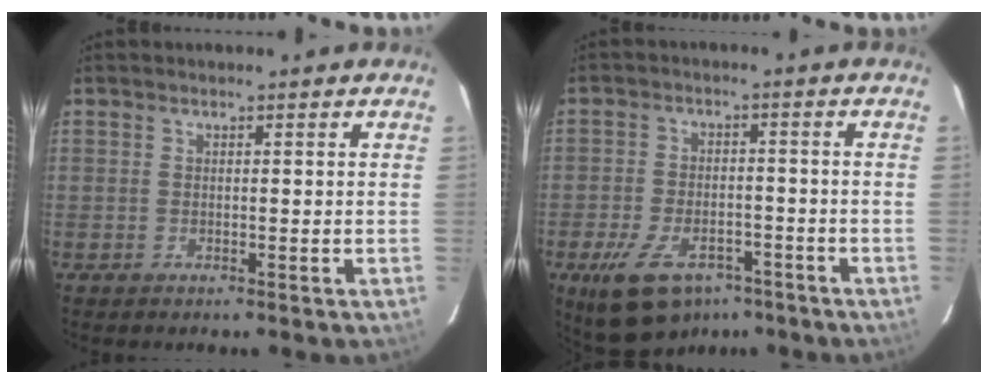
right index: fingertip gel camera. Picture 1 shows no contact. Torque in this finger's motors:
{"motor_torque": [0.93, -0.91, 0.29, 0.07]}